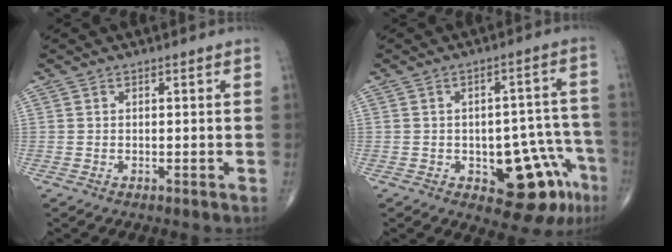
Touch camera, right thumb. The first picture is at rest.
{"total": 13.5, "force": [-6.0, 6.4, 10.3], "torque": [-0.079, 0.043, -0.066]}